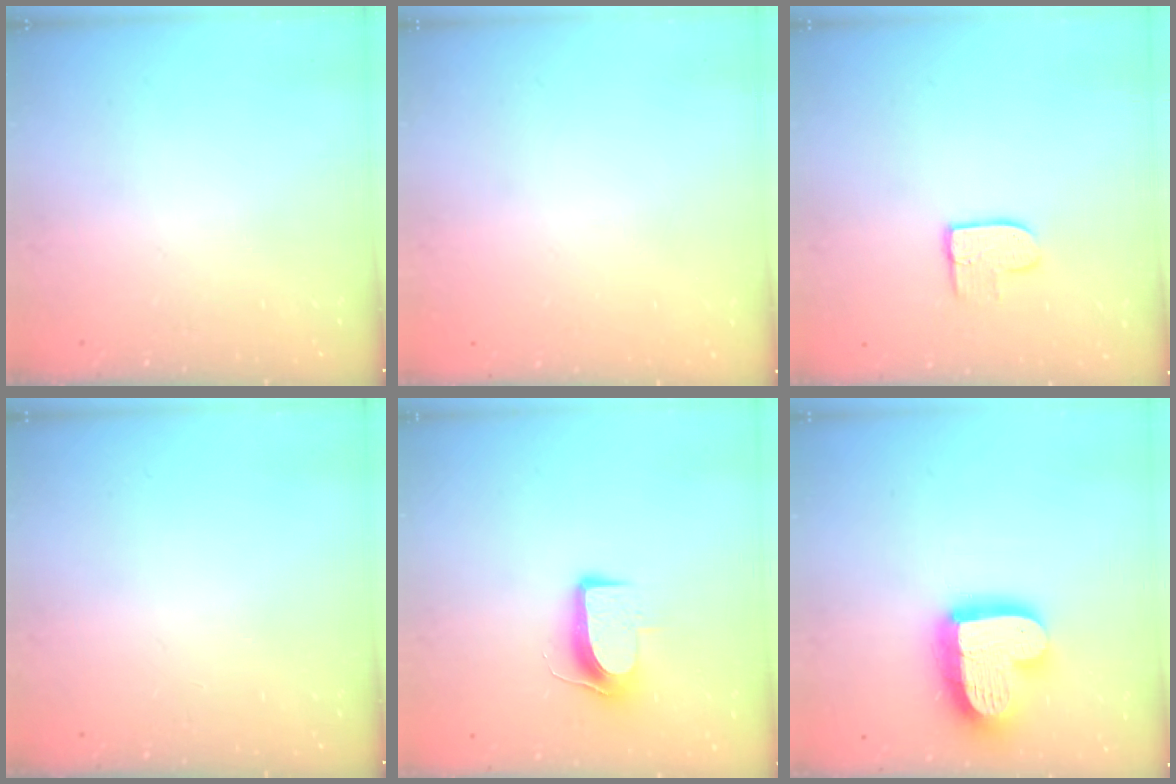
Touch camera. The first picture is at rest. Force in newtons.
{"total": 0.0}
{"total": 7.9, "press": 7.9, "slide": 0.5}
{"total": 0.0}
{"total": 8.7, "press": 8.6, "slide": 0.7}
{"total": 19.1, "press": 19.0, "slide": 2.0}